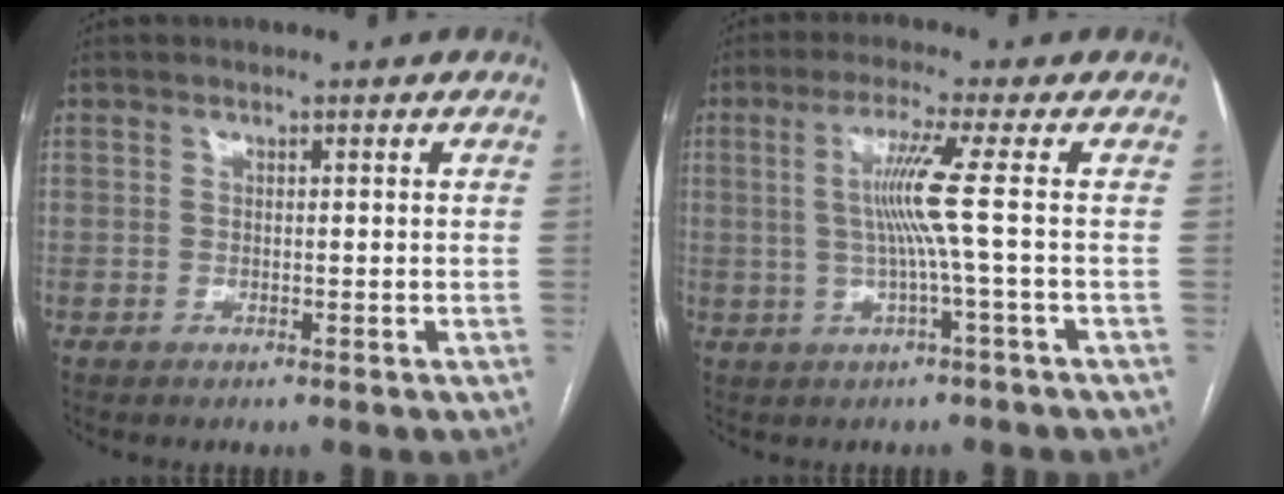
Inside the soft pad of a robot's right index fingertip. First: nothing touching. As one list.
[{"total": 6.3, "force": [0.2, -2.0, 5.9], "torque": [-0.121, 0.004, 0.009]}]